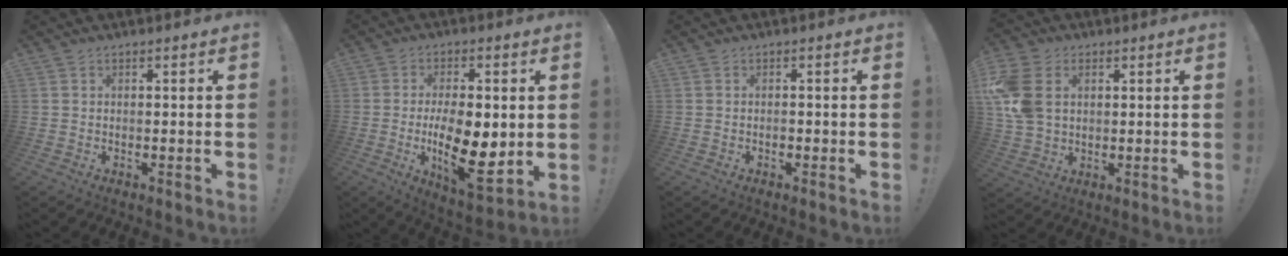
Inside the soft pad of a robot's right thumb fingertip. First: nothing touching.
{"total": 17.2, "force": [-2.0, 7.8, 15.2], "torque": [-0.252, -0.012, -0.028]}
{"total": 0.9, "force": [-0.7, 0.4, 0.4], "torque": [-0.007, 0.001, -0.011]}
{"total": 12.5, "force": [3.2, 9.0, 8.0], "torque": [-0.161, -0.005, 0.062]}